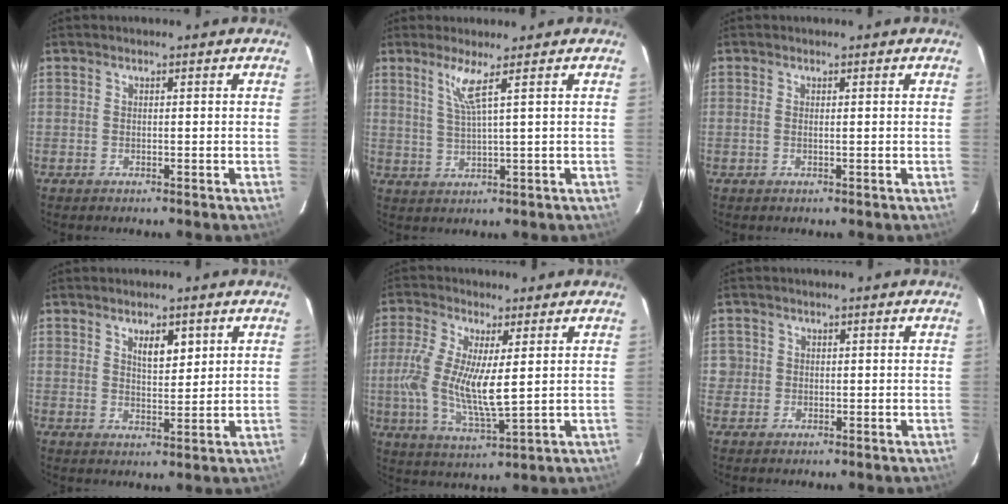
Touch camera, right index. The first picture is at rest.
{"total": 4.1, "force": [2.3, -1.0, 3.2], "torque": [-0.062, -0.009, 0.048]}
{"total": 0.6, "force": [0.1, 0.0, 0.6], "torque": [-0.015, 0.000, -0.001]}
{"total": 4.5, "force": [2.3, 1.9, 3.4], "torque": [-0.052, 0.003, 0.042]}
{"total": 11.7, "force": [1.2, 3.3, 11.2], "torque": [-0.235, -0.009, 0.024]}
{"total": 2.3, "force": [0.0, 2.3, 0.0], "torque": [0.008, 0.010, 0.001]}